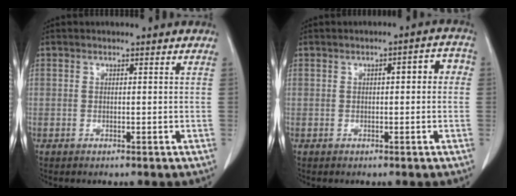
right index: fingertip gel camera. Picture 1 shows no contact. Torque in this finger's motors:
{"motor_torque": [0.23, 0.00, 0.02, 0.01]}